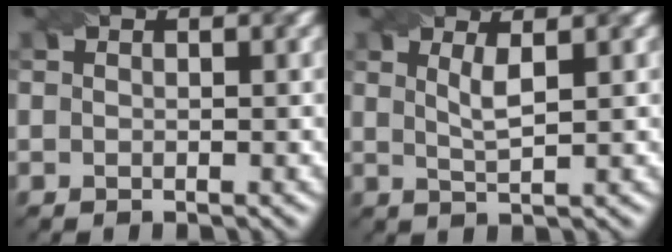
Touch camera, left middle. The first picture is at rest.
{"total": 2.2, "force": [0.8, 0.5, 2.0], "torque": [-0.036, -0.002, 0.016]}